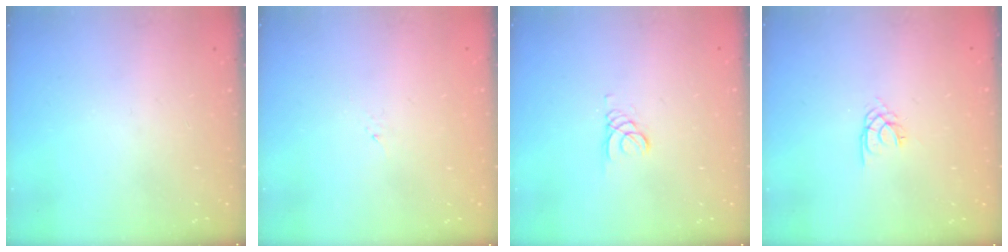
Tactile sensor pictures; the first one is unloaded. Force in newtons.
{"total": 1.2, "press": 1.1, "slide": 0.2}
{"total": 1.5, "press": 1.5, "slide": 0.1}
{"total": 1.7, "press": 1.7, "slide": 0.1}